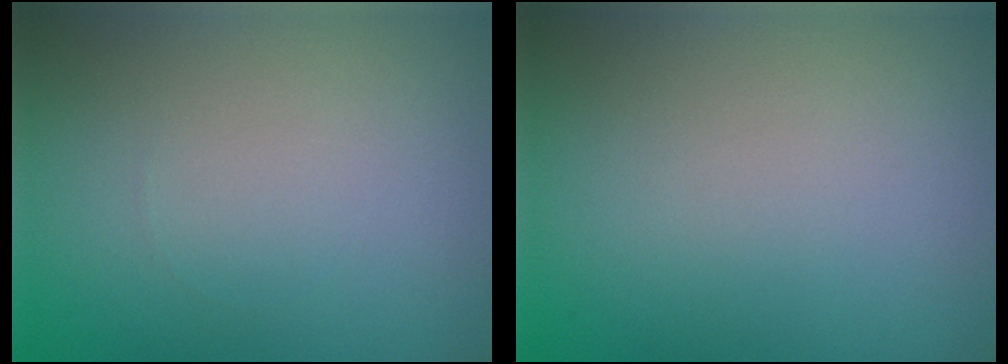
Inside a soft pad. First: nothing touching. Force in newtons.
{"total": 0.0}